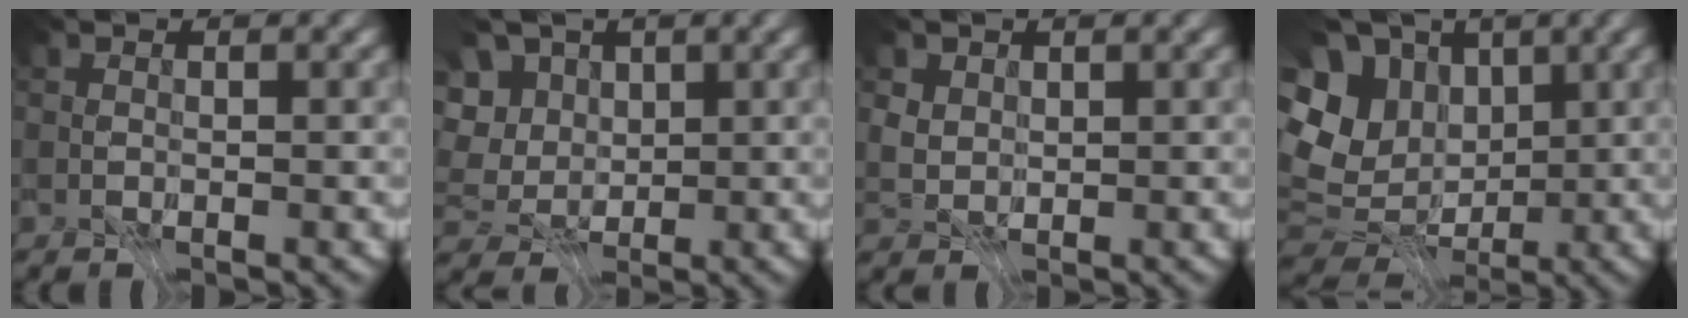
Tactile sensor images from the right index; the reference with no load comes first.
{"total": 4.7, "force": [1.1, 3.9, 2.5], "torque": [-0.060, 0.007, 0.011]}
{"total": 3.2, "force": [2.6, 1.7, 0.9], "torque": [-0.040, -0.008, 0.052]}
{"total": 9.3, "force": [0.3, 7.6, 5.5], "torque": [-0.119, 0.005, 0.023]}